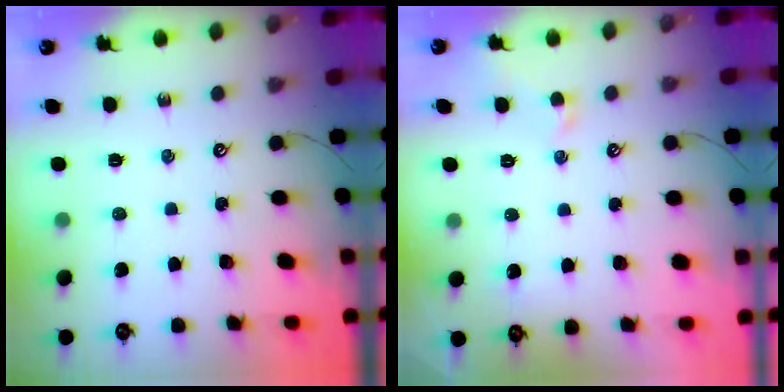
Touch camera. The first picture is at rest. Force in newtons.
{"total": 1.2, "press": 1.0, "slide": 0.6}